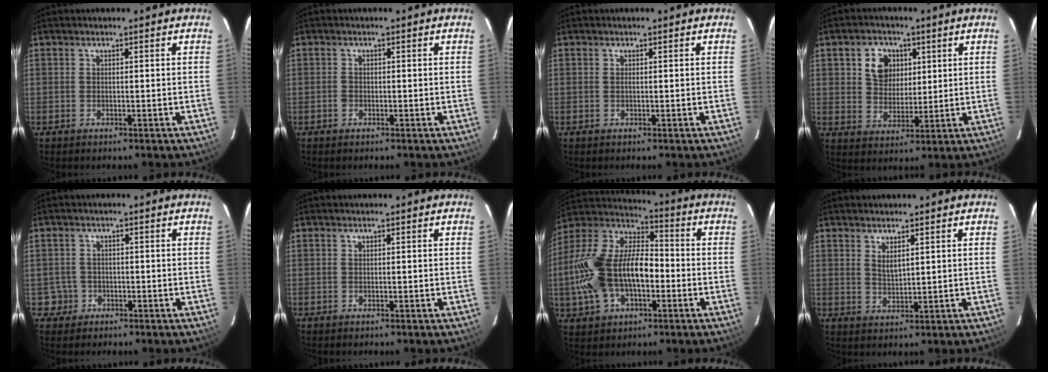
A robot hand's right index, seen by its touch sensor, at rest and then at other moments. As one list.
[{"total": 0.9, "force": [-0.4, 0.8, 0.3], "torque": [-0.004, 0.001, -0.006]}, {"total": 0.0}, {"total": 7.4, "force": [2.6, 6.1, 3.3], "torque": [-0.062, 0.019, 0.053]}, {"total": 3.0, "force": [-1.0, 2.9, -0.3], "torque": [0.004, 0.017, -0.014]}, {"total": 0.0}, {"total": 20.3, "force": [-3.8, 11.4, 16.4], "torque": [-0.355, 0.012, -0.068]}, {"total": 2.8, "force": [1.6, 1.0, 2.0], "torque": [-0.036, -0.005, 0.028]}]